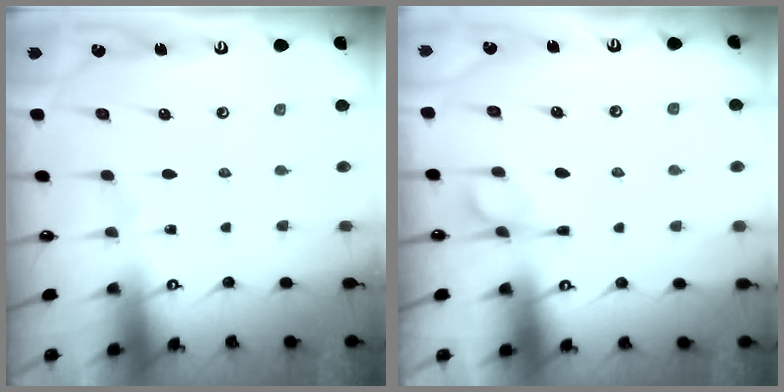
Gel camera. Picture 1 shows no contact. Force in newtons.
{"total": 1.2, "press": 0.2, "slide": 1.2}